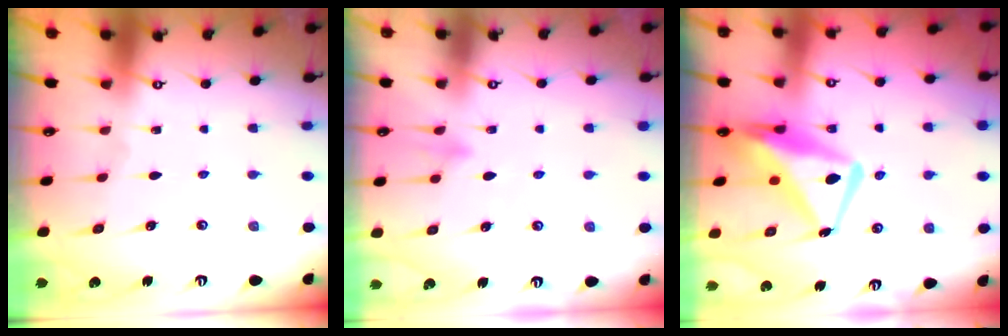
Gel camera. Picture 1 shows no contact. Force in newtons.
{"total": 8.1, "press": 8.1, "slide": 0.6}
{"total": 15.3, "press": 15.2, "slide": 1.7}